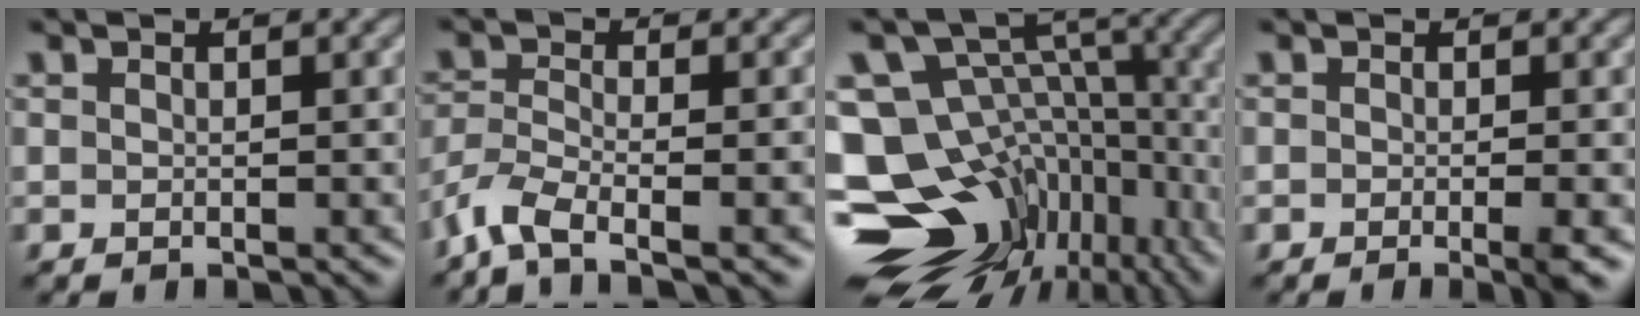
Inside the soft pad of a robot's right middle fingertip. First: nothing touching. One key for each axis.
{"total": 5.8, "fx": -4.0, "fy": 1.6, "fz": 3.9, "tx": -0.083, "ty": -0.011, "tz": -0.086}
{"total": 17.6, "fx": -7.3, "fy": 12.5, "fz": 9.9, "tx": -0.194, "ty": 0.007, "tz": -0.078}
{"total": 2.0, "fx": -0.8, "fy": 0.3, "fz": 1.8, "tx": -0.027, "ty": -0.007, "tz": -0.013}